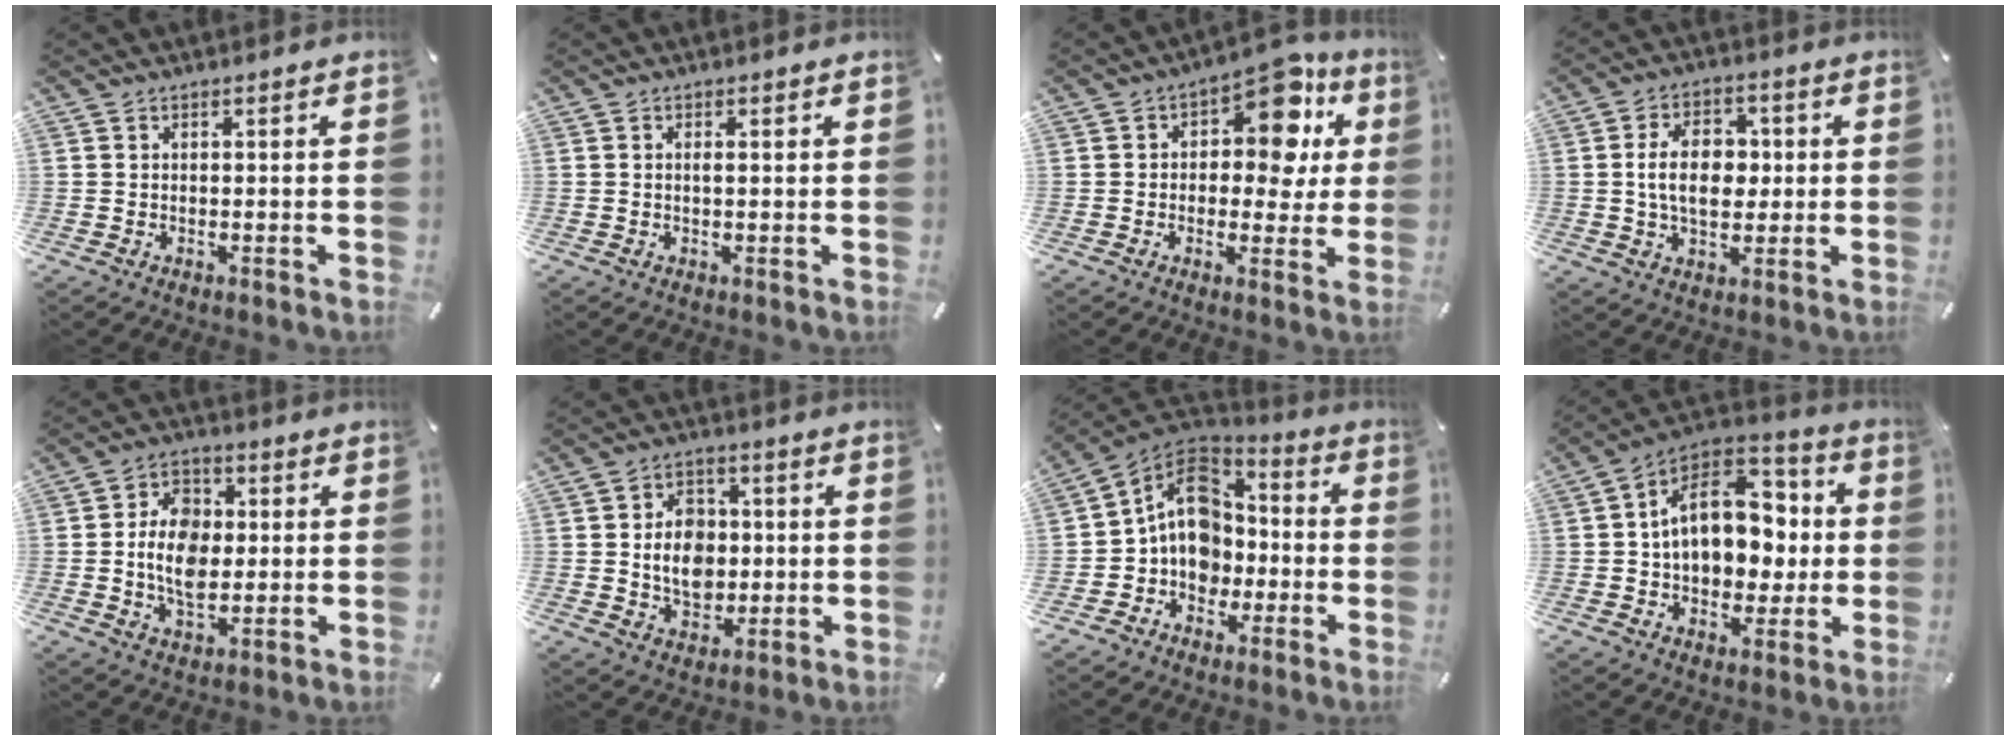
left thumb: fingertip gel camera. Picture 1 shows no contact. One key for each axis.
{"total": 1.0, "fx": 0.2, "fy": 0.3, "fz": 1.0, "tx": -0.020, "ty": 0.001, "tz": 0.002}
{"total": 12.7, "fx": 5.6, "fy": 7.2, "fz": 8.8, "tx": -0.113, "ty": -0.038, "tz": 0.091}
{"total": 10.7, "fx": 0.5, "fy": 7.3, "fz": 7.8, "tx": -0.145, "ty": 0.005, "tz": 0.004}
{"total": 10.6, "fx": -0.3, "fy": 7.8, "fz": 7.2, "tx": -0.133, "ty": 0.008, "tz": -0.007}
{"total": 9.7, "fx": 0.2, "fy": 7.9, "fz": 5.7, "tx": -0.098, "ty": 0.008, "tz": 0.003}
{"total": 12.2, "fx": -0.5, "fy": 10.8, "fz": 5.5, "tx": -0.099, "ty": 0.014, "tz": -0.006}
{"total": 17.7, "fx": 2.1, "fy": 13.4, "fz": 11.4, "tx": -0.165, "ty": -0.001, "tz": 0.043}